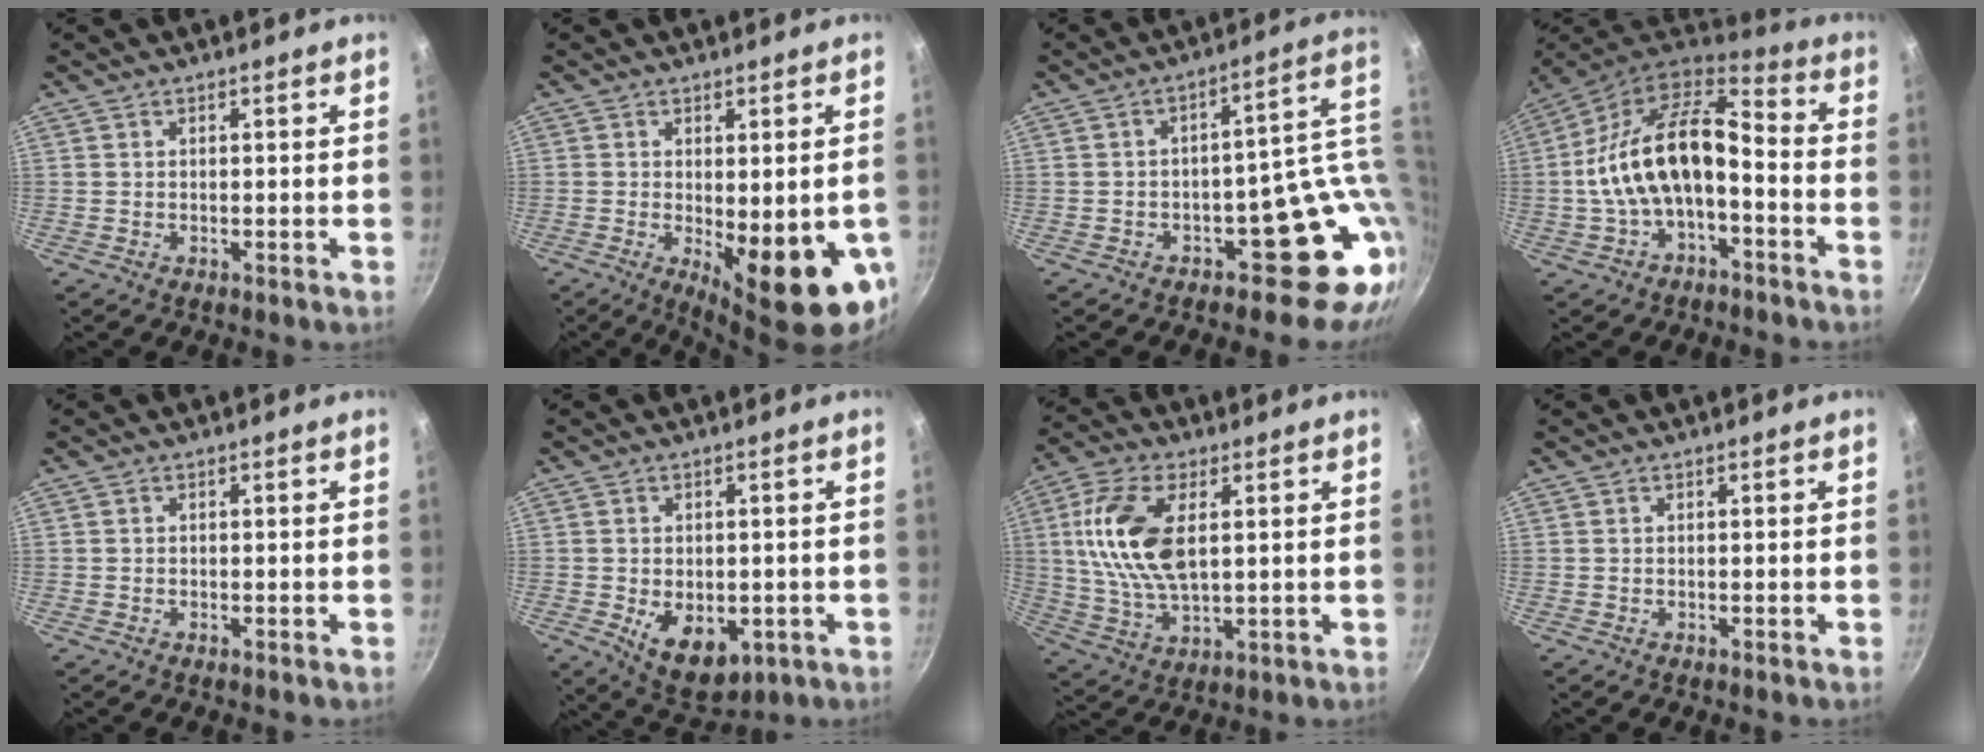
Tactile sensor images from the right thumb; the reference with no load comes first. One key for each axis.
{"total": 15.5, "fx": -3.4, "fy": 5.4, "fz": 14.1, "tx": -0.164, "ty": -0.019, "tz": -0.030}
{"total": 14.2, "fx": -1.0, "fy": 9.7, "fz": 10.3, "tx": -0.043, "ty": 0.023, "tz": -0.009}
{"total": 17.0, "fx": -3.0, "fy": 9.1, "fz": 14.1, "tx": -0.246, "ty": 0.057, "tz": -0.062}
{"total": 0.0}
{"total": 9.7, "fx": -2.2, "fy": 6.3, "fz": 7.0, "tx": -0.078, "ty": -0.009, "tz": -0.015}
{"total": 15.0, "fx": 3.1, "fy": 7.8, "fz": 12.5, "tx": -0.242, "ty": -0.003, "tz": 0.060}
{"total": 0.0}